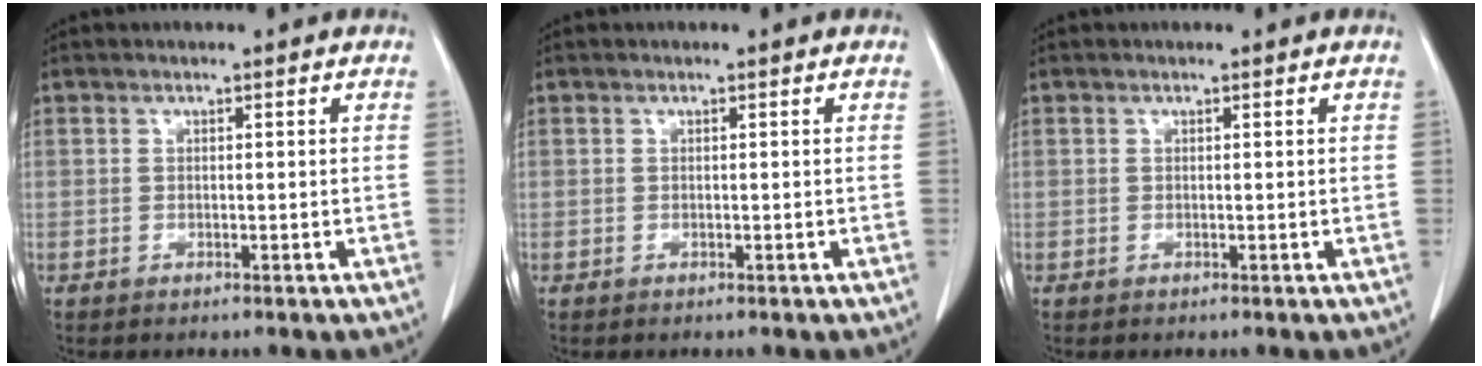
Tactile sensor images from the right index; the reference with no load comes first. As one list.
[{"total": 0.0}, {"total": 0.0}]